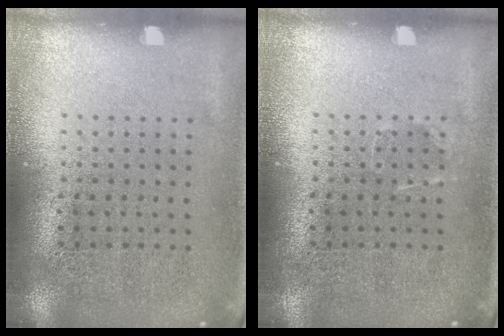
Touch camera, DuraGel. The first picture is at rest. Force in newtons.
{"total": 0.5, "press": 0.5, "slide": 0.2}